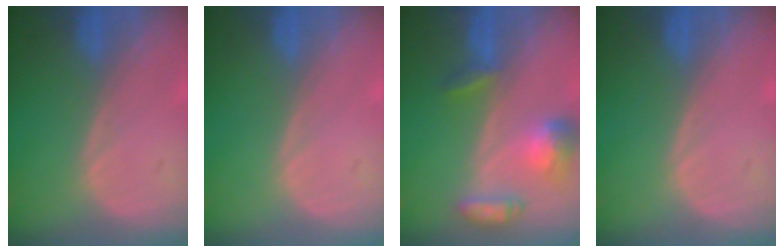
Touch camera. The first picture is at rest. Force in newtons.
{"total": 0.0}
{"total": 6.9, "press": 6.4, "slide": 2.6}
{"total": 0.0}